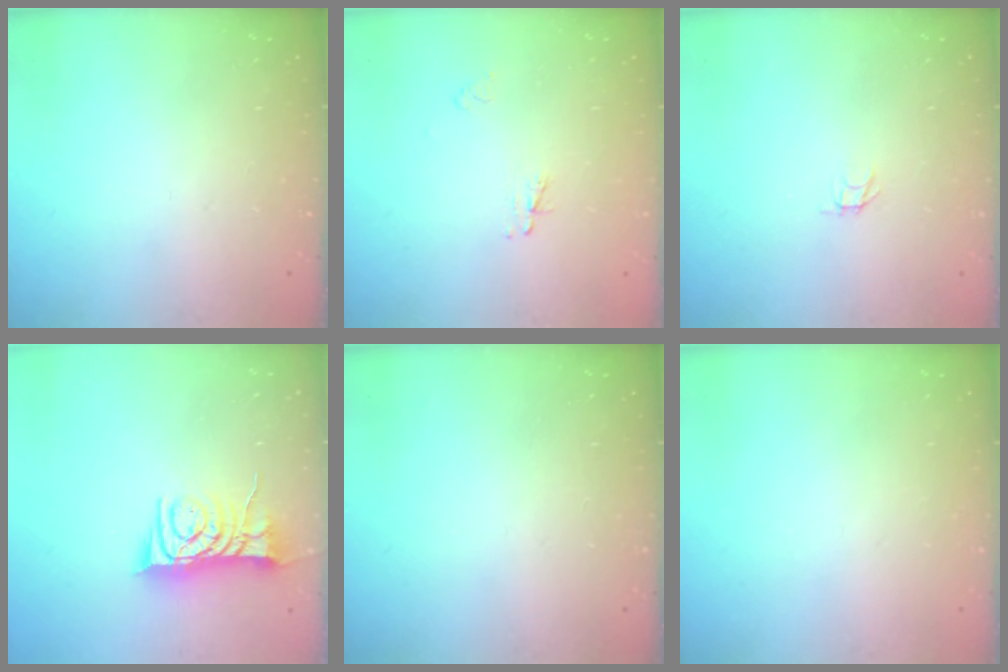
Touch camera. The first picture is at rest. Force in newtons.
{"total": 2.3, "press": 2.3, "slide": 0.3}
{"total": 1.8, "press": 1.8, "slide": 0.1}
{"total": 8.8, "press": 8.8, "slide": 0.5}
{"total": 0.0}
{"total": 0.0}